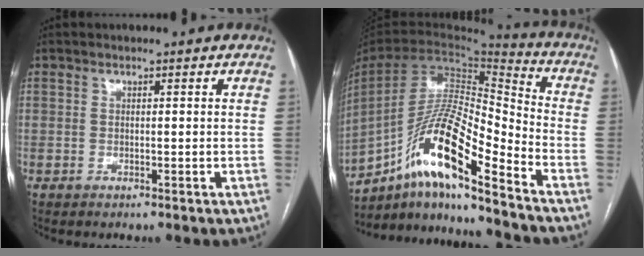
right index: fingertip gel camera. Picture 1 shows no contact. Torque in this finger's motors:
{"motor_torque": [1.07, -1.07, 0.31, 0.08]}